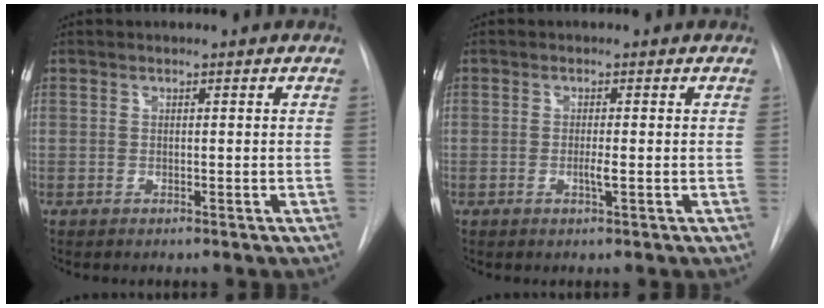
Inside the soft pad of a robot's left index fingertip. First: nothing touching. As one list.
[{"total": 1.4, "force": [-0.3, -0.1, 1.4], "torque": [-0.027, -0.002, -0.007]}]